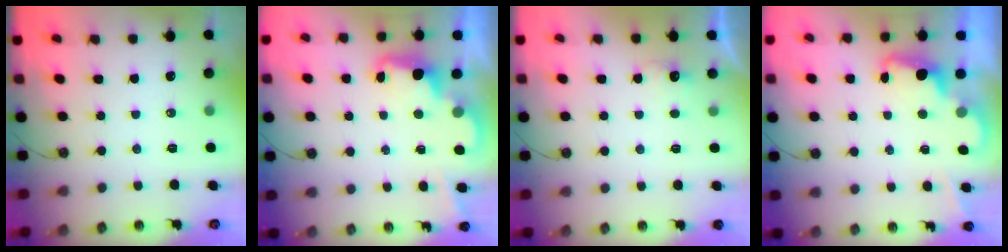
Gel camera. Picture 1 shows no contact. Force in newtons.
{"total": 2.4, "press": 2.3, "slide": 0.5}
{"total": 4.9, "press": 4.8, "slide": 0.8}
{"total": 2.4, "press": 2.3, "slide": 0.5}